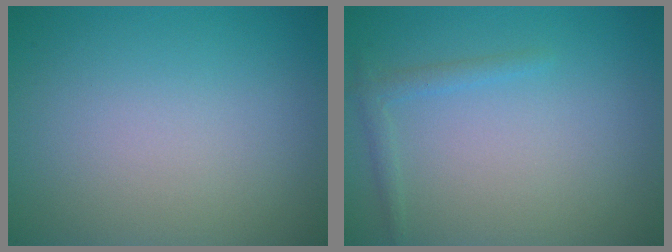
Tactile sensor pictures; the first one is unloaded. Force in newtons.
{"total": 1.2, "press": 1.2, "slide": 0.1}